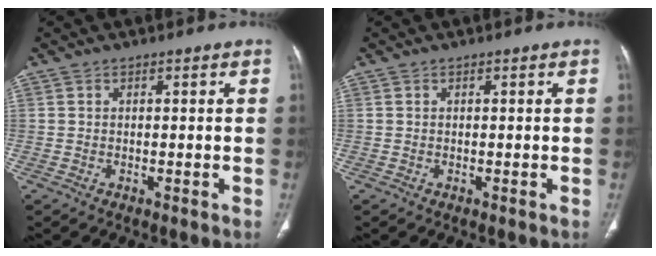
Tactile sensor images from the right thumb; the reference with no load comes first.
{"total": 0.0}